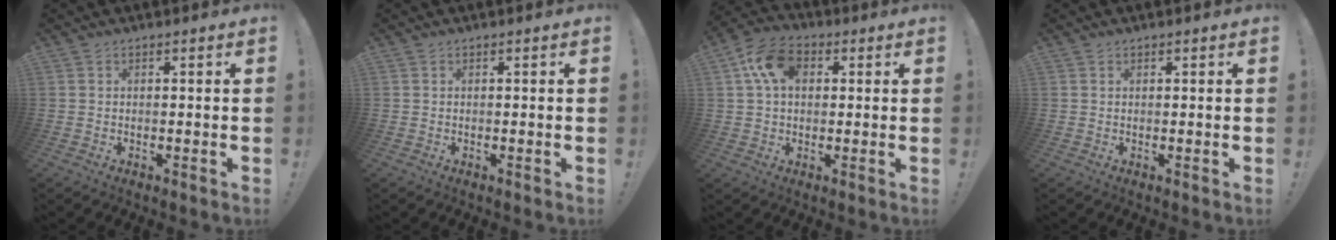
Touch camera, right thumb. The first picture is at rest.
{"total": 0.0}
{"total": 11.7, "force": [3.3, 7.8, 8.1], "torque": [-0.138, 0.007, 0.064]}
{"total": 0.5, "force": [0.4, 0.3, 0.1], "torque": [0.002, -0.002, 0.007]}